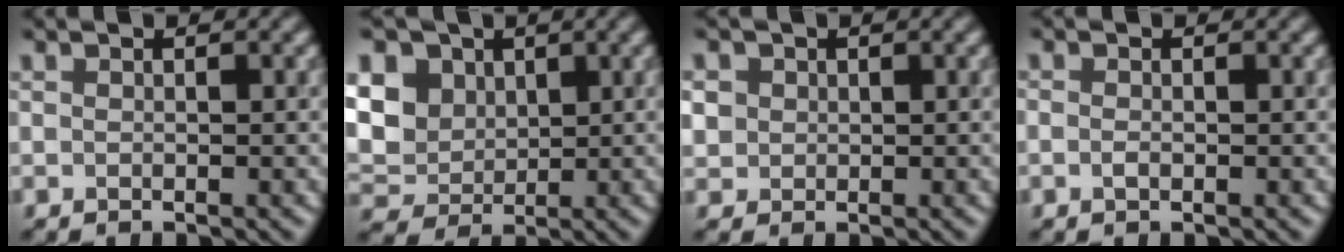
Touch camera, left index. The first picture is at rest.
{"total": 7.8, "force": [2.4, 6.3, 4.0], "torque": [-0.102, 0.021, 0.037]}
{"total": 2.2, "force": [0.5, 2.0, 0.7], "torque": [-0.028, 0.011, 0.018]}
{"total": 0.7, "force": [-0.3, 0.3, 0.5], "torque": [-0.015, 0.000, -0.008]}